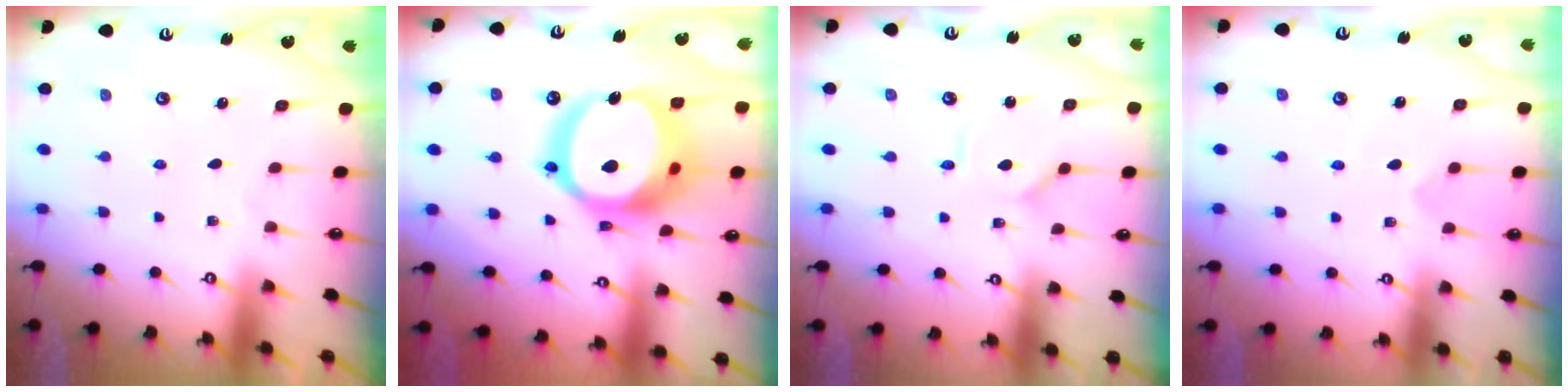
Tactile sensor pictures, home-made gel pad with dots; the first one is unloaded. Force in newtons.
{"total": 21.0, "press": 20.9, "slide": 2.4}
{"total": 0.9, "press": 0.9, "slide": 0.0}
{"total": 2.5, "press": 2.5, "slide": 0.5}